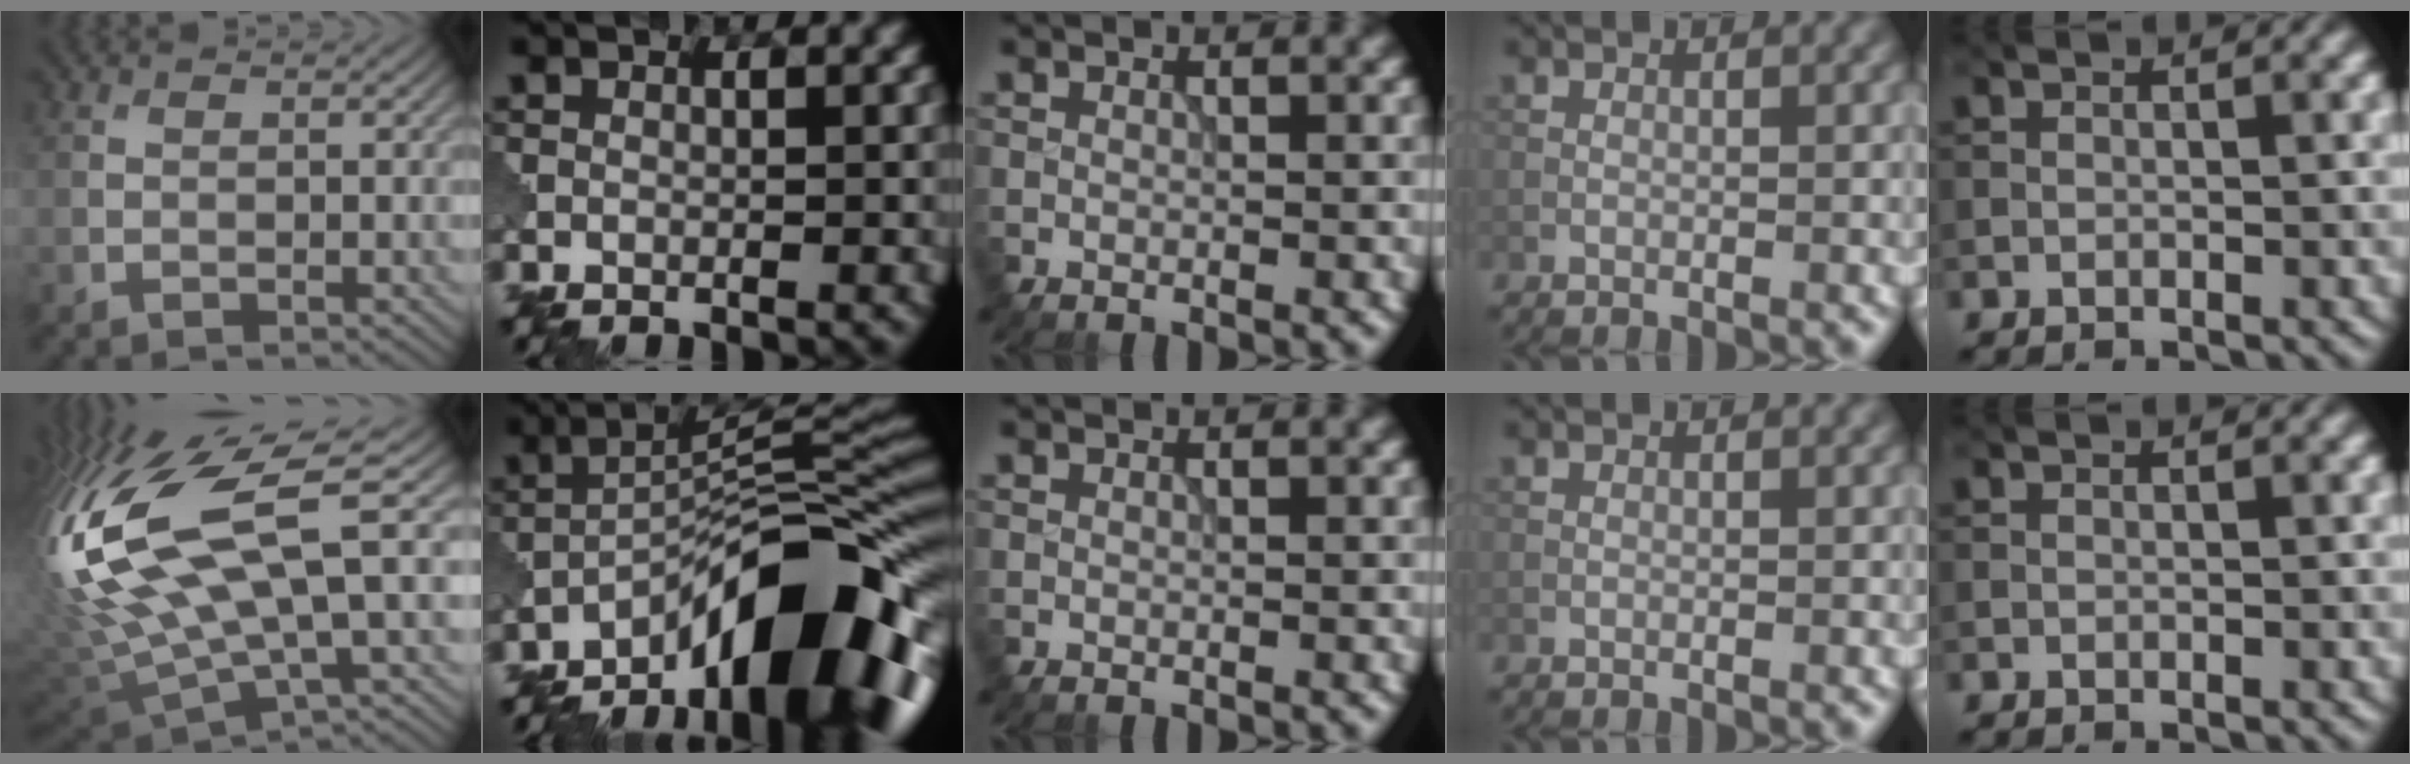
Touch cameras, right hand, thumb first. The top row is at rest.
{"thumb": {"total": 18.8, "force": [2.8, 6.3, 17.5], "torque": [-0.405, -0.002, 0.067]}, "index": {"total": 14.4, "force": [-9.1, 3.8, 10.5], "torque": [-0.145, 0.017, -0.159]}}